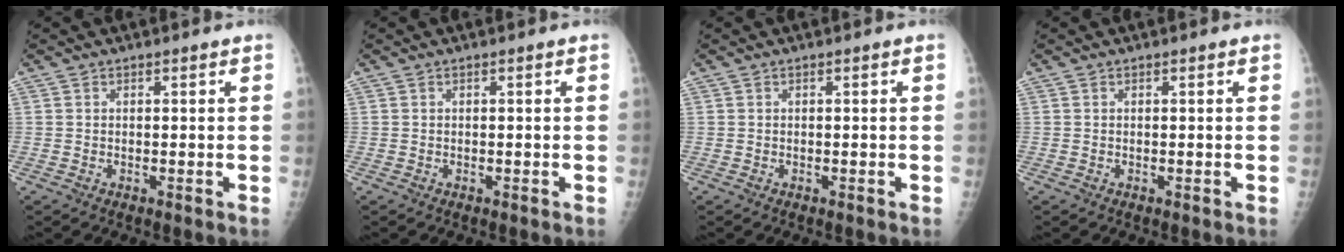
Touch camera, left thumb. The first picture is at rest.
{"total": 0.0}
{"total": 0.0}
{"total": 0.0}